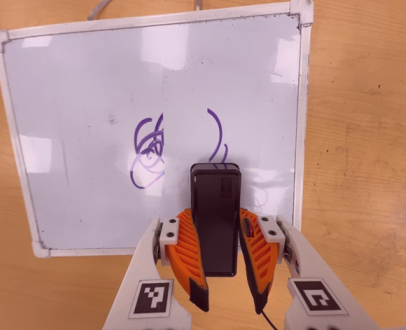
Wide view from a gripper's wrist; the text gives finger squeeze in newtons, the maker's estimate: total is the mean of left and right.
{"total": 12.6, "left": 9.1, "right": 16.2}